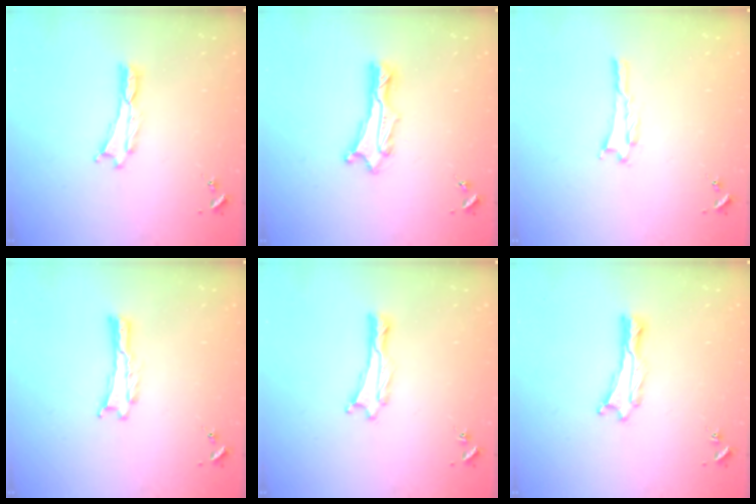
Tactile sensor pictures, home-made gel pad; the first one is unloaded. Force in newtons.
{"total": 1.5, "press": 1.5, "slide": 0.1}
{"total": 0.6, "press": 0.6, "slide": 0.1}
{"total": 0.0}
{"total": 0.6, "press": 0.5, "slide": 0.1}
{"total": 0.8, "press": 0.7, "slide": 0.2}